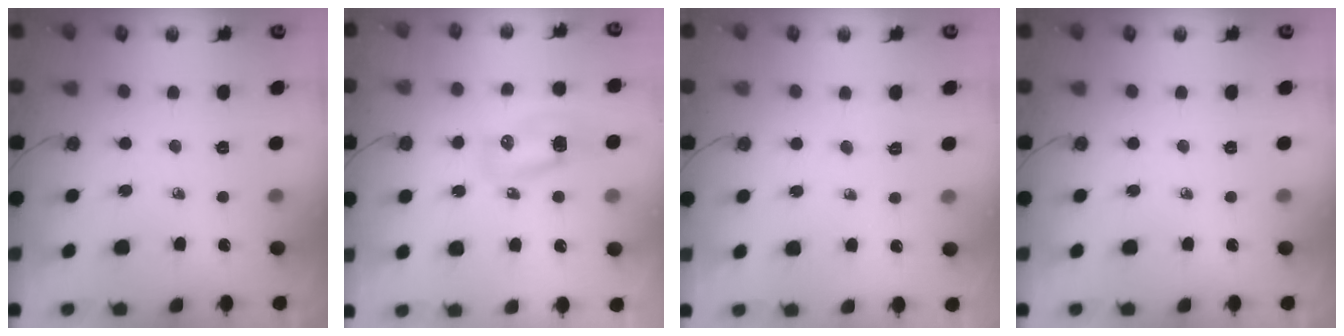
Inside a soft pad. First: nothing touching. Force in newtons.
{"total": 8.0, "press": 7.8, "slide": 1.6}
{"total": 2.6, "press": 2.5, "slide": 0.5}
{"total": 0.0}